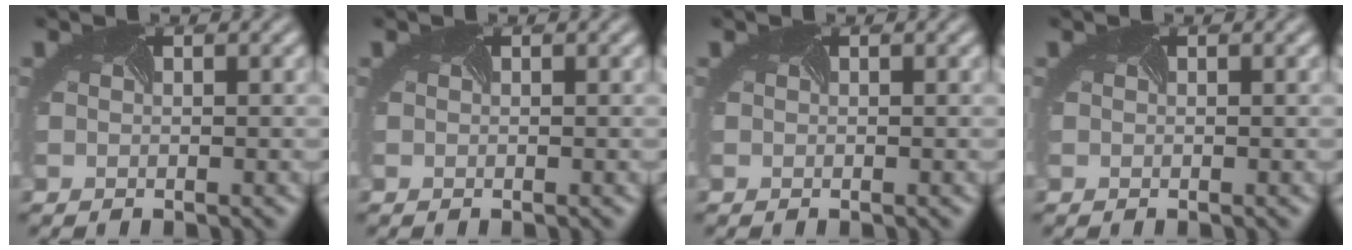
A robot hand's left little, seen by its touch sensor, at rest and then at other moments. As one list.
[{"total": 0.0}, {"total": 0.0}, {"total": 0.0}]